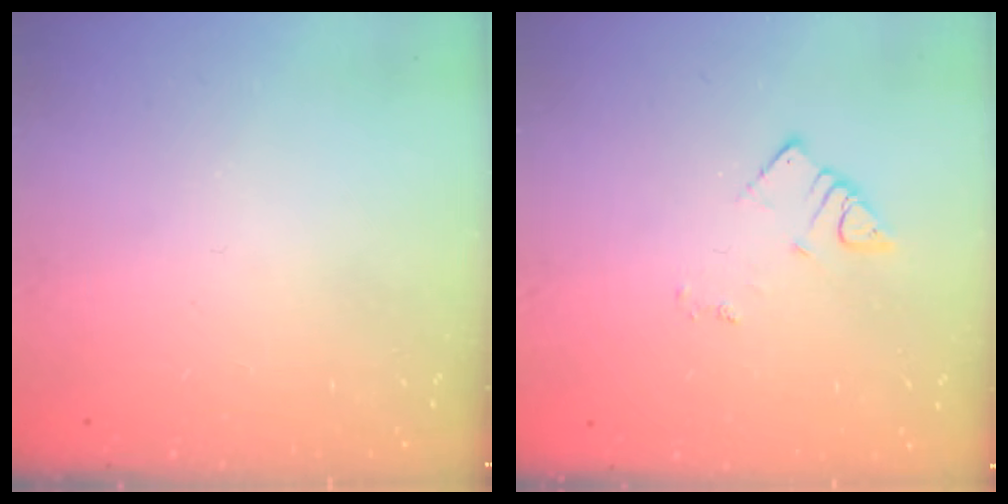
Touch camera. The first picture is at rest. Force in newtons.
{"total": 2.7, "press": 2.7, "slide": 0.4}